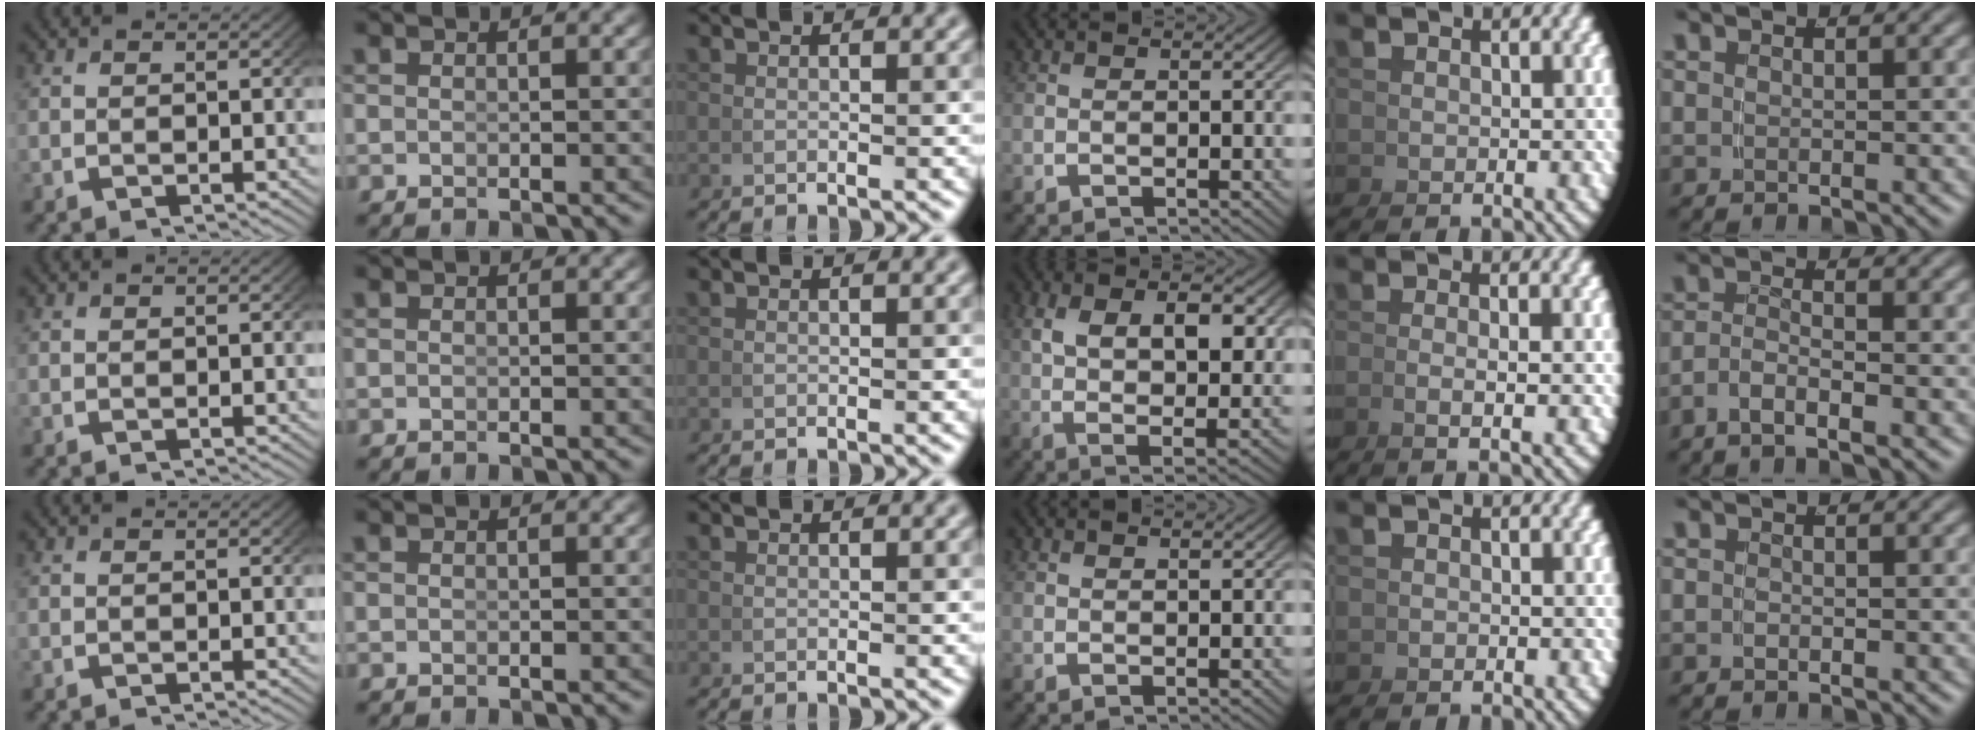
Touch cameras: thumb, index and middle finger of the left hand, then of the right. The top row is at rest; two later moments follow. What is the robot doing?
{"motion": "lift_and_place", "object": "hoodie"}